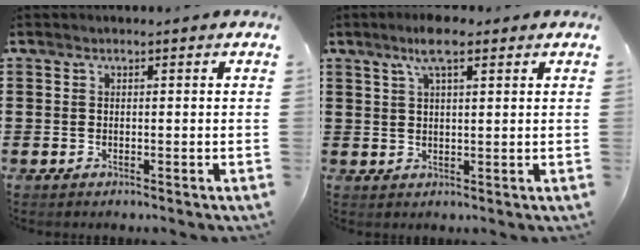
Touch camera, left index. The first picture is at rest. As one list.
[{"total": 5.2, "force": [3.2, 1.2, 3.9], "torque": [-0.084, 0.007, 0.056]}]